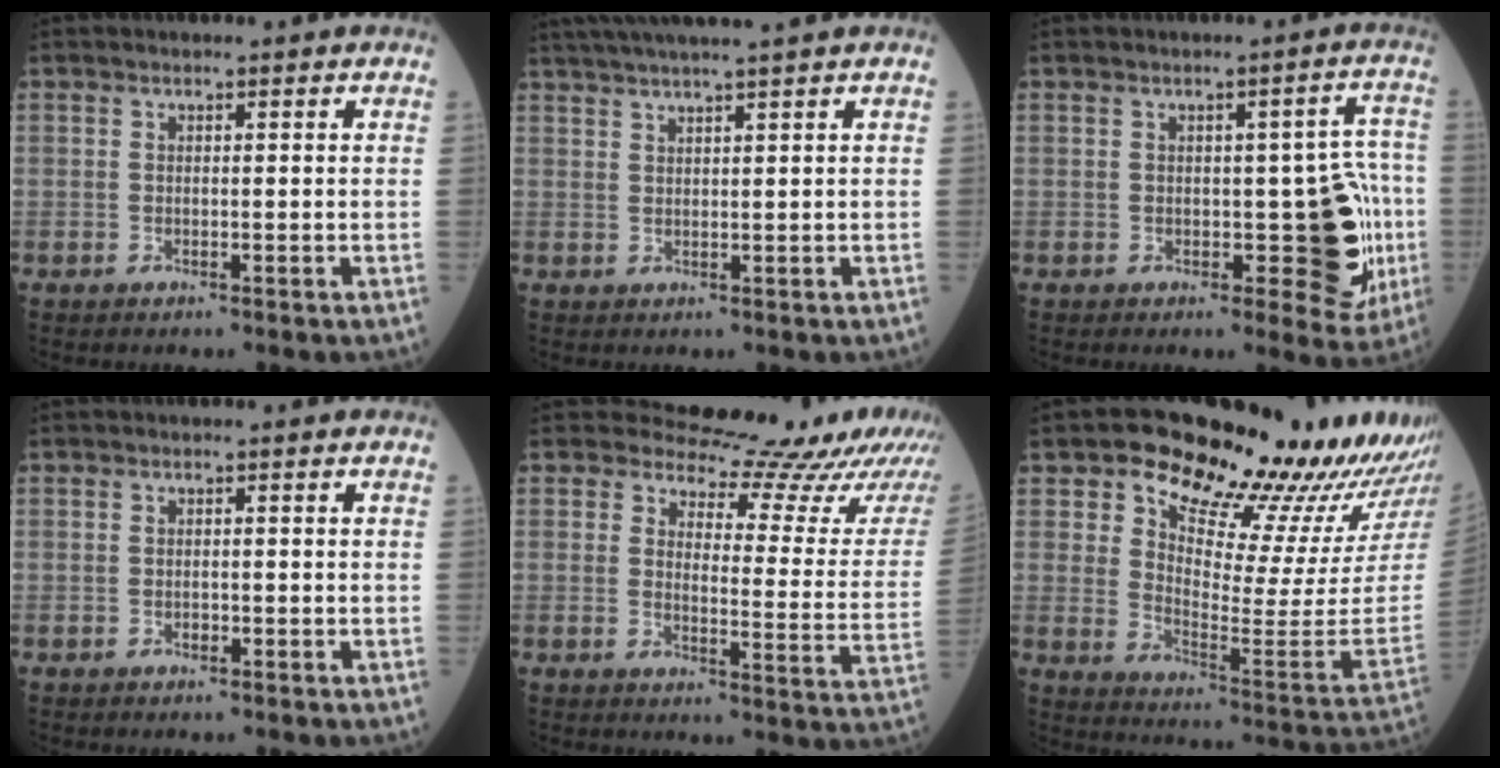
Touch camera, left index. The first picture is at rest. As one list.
[{"total": 10.5, "force": [8.9, -0.8, 5.4], "torque": [-0.089, 0.028, 0.134]}, {"total": 9.3, "force": [-1.6, 4.0, 8.2], "torque": [-0.080, 0.017, -0.007]}, {"total": 0.7, "force": [-0.4, 0.4, 0.4], "torque": [-0.007, 0.002, -0.003]}, {"total": 17.2, "force": [16.4, 2.6, 4.5], "torque": [-0.046, -0.104, 0.165]}, {"total": 21.6, "force": [18.7, 4.2, 10.1], "torque": [-0.149, -0.084, 0.245]}]